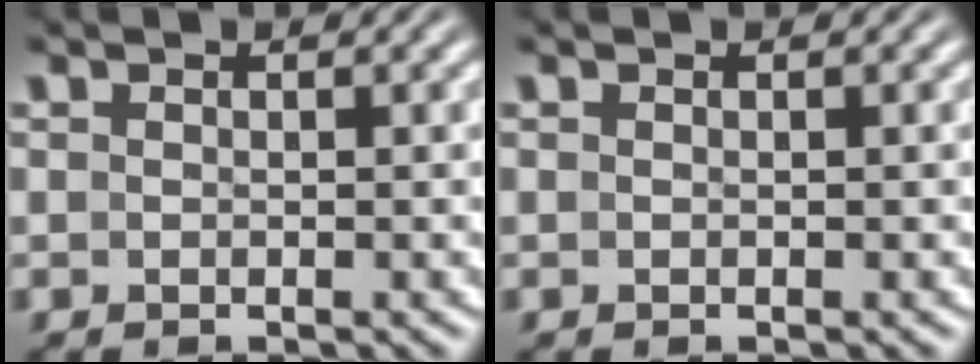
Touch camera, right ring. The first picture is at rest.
{"total": 0.0}